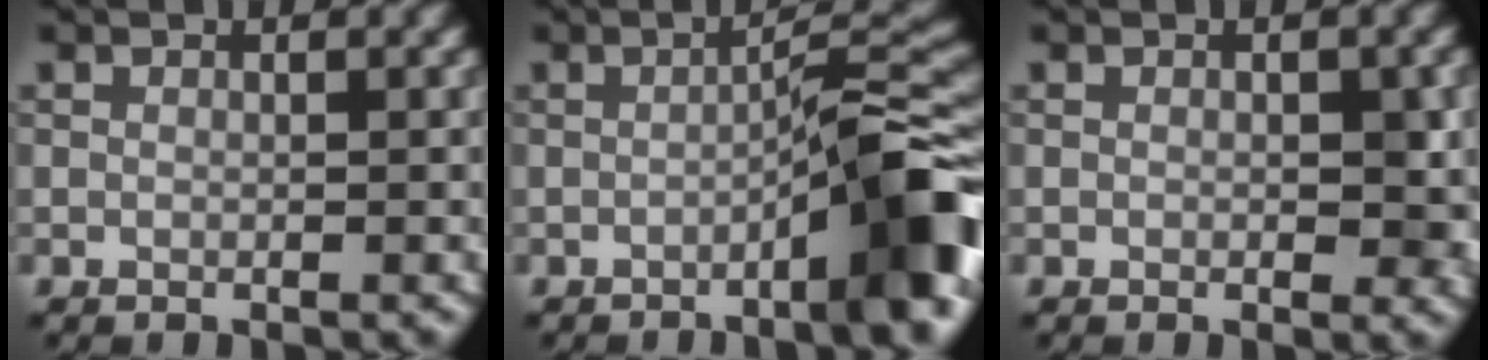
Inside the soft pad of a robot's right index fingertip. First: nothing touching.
{"total": 8.1, "force": [-3.6, 1.2, 7.2], "torque": [-0.085, 0.027, -0.061]}
{"total": 2.6, "force": [-0.3, 1.1, 2.3], "torque": [-0.024, -0.001, -0.004]}